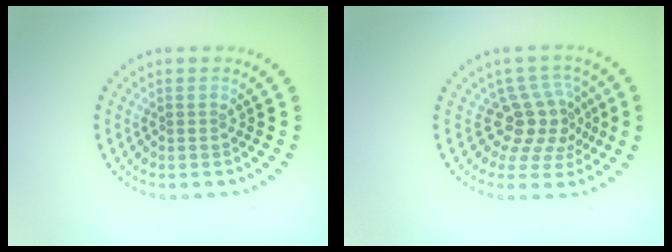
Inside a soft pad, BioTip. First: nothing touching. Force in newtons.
{"total": 4.0, "press": 3.0, "slide": 2.6}